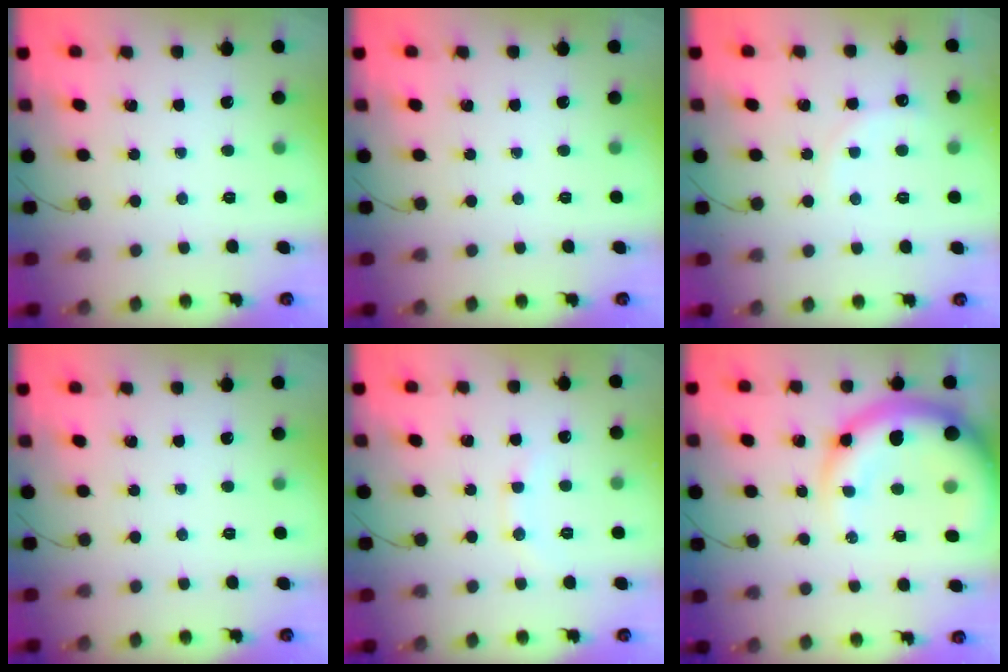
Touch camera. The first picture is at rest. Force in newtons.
{"total": 0.0}
{"total": 6.7, "press": 6.6, "slide": 1.4}
{"total": 0.0}
{"total": 6.3, "press": 6.2, "slide": 1.0}
{"total": 12.8, "press": 12.4, "slide": 3.3}